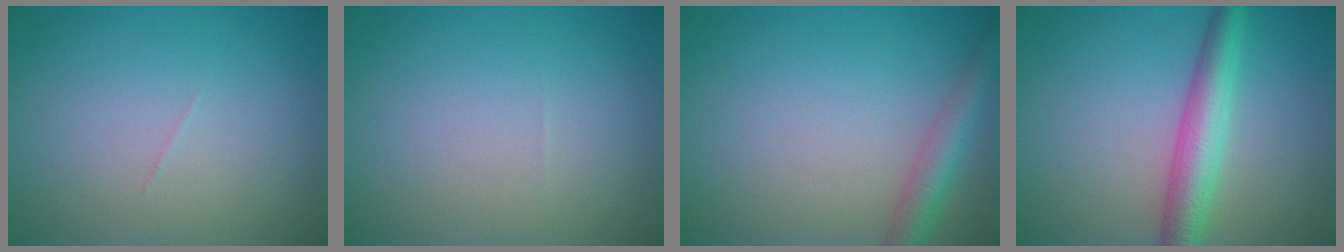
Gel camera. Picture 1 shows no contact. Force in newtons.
{"total": 0.0}
{"total": 3.2, "press": 3.2, "slide": 0.1}
{"total": 4.6, "press": 4.6, "slide": 0.0}